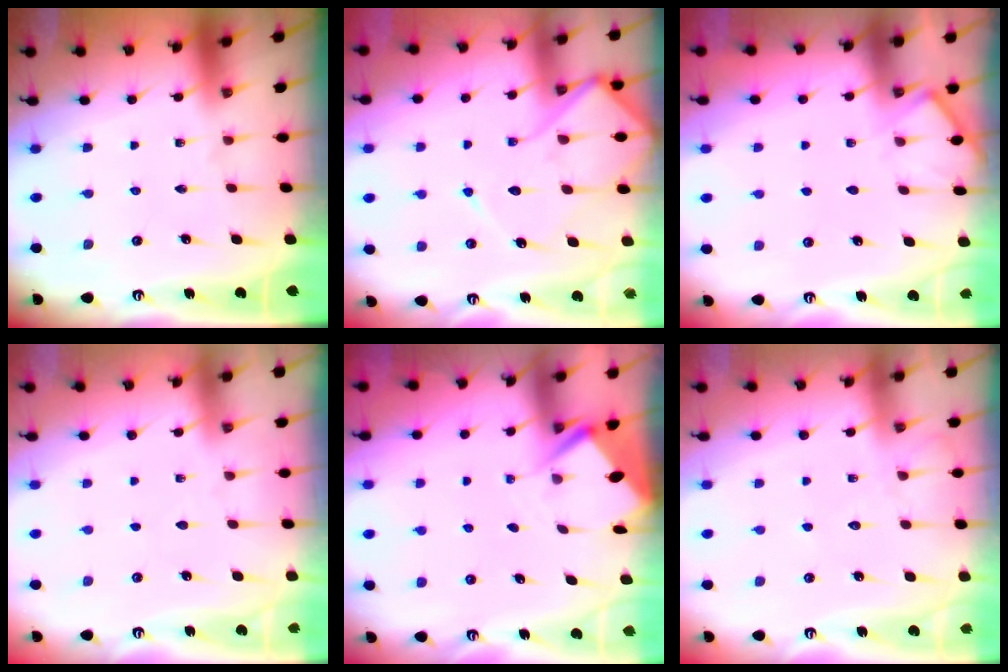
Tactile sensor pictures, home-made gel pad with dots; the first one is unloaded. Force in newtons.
{"total": 12.1, "press": 12.0, "slide": 1.2}
{"total": 4.7, "press": 4.7, "slide": 0.6}
{"total": 2.9, "press": 2.8, "slide": 0.4}
{"total": 2.9, "press": 2.9, "slide": 0.4}
{"total": 9.3, "press": 9.2, "slide": 0.9}